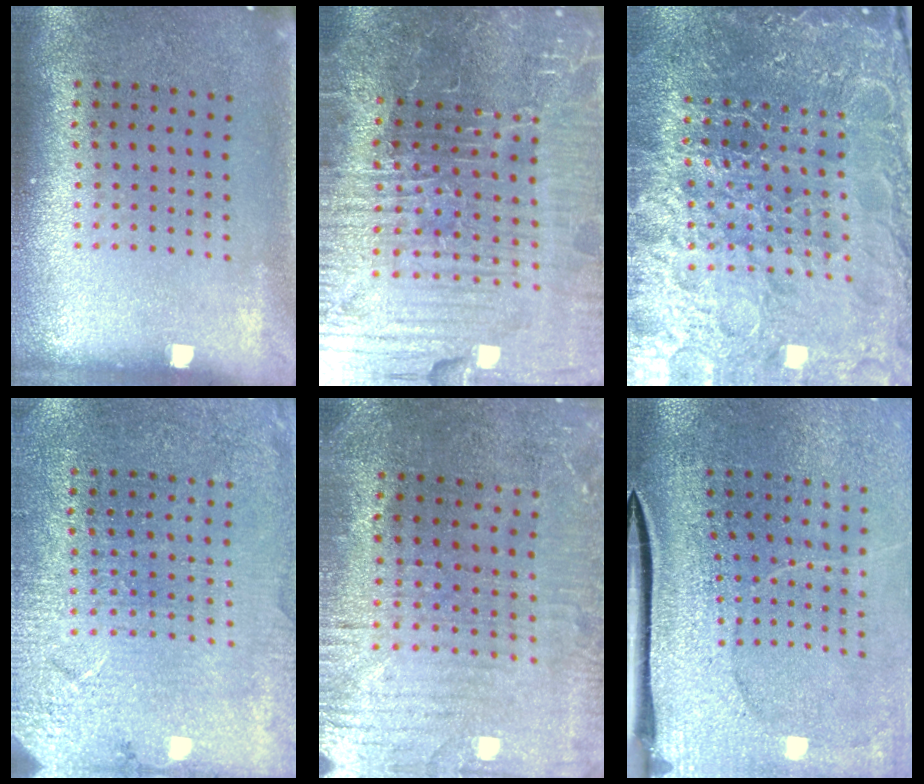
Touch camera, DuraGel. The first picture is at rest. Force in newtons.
{"total": 6.9, "press": 6.3, "slide": 2.9}
{"total": 6.1, "press": 5.4, "slide": 2.8}
{"total": 2.7, "press": 2.7, "slide": 0.1}
{"total": 1.1, "press": 1.0, "slide": 0.4}
{"total": 3.8, "press": 3.1, "slide": 2.1}